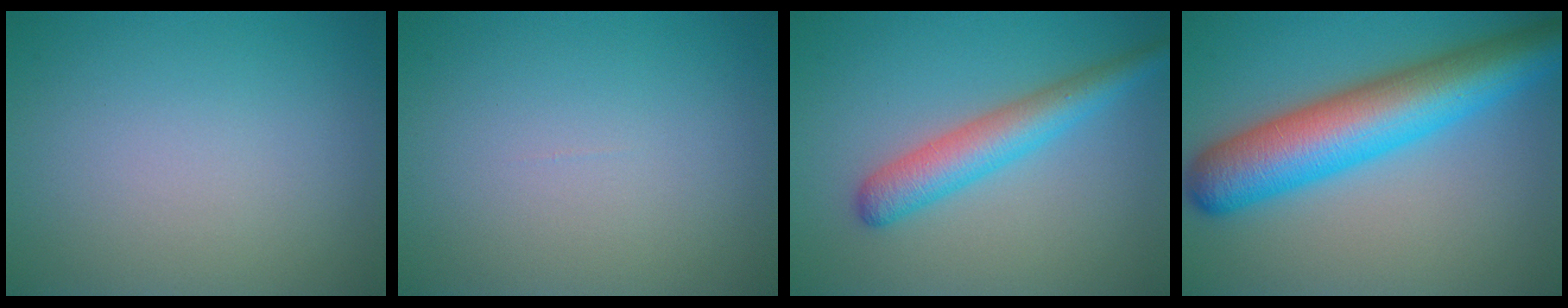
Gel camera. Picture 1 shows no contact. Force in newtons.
{"total": 0.0}
{"total": 4.3, "press": 4.3, "slide": 0.1}
{"total": 10.3, "press": 10.2, "slide": 0.3}